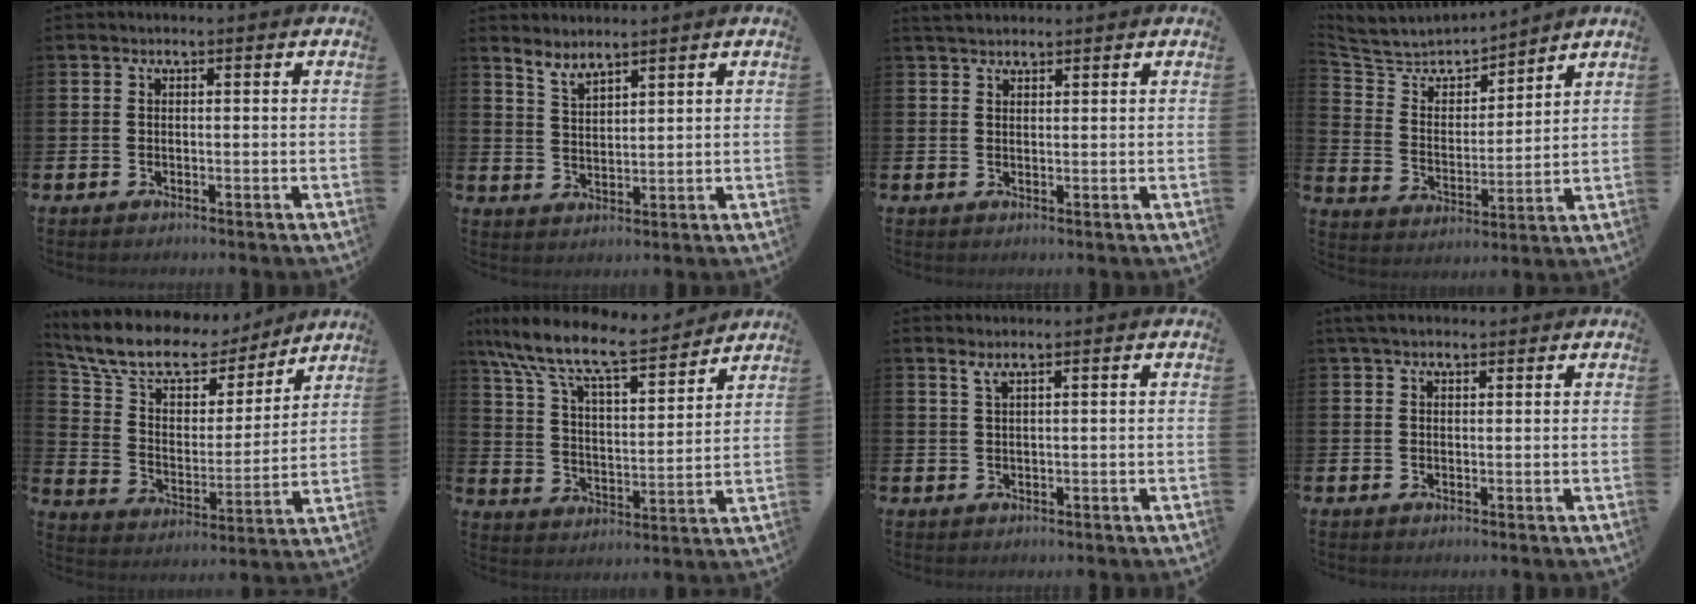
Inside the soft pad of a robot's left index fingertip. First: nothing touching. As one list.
[{"total": 3.3, "force": [3.3, 0.2, 0.4], "torque": [-0.017, -0.017, 0.060]}, {"total": 2.3, "force": [2.1, 0.7, 0.4], "torque": [0.002, -0.005, 0.037]}, {"total": 6.2, "force": [6.0, 1.5, 0.6], "torque": [-0.048, -0.049, 0.102]}, {"total": 12.0, "force": [10.3, 4.9, 3.7], "torque": [-0.111, -0.064, 0.180]}, {"total": 11.0, "force": [9.6, 2.4, 4.9], "torque": [-0.126, -0.061, 0.162]}, {"total": 1.3, "force": [1.0, 0.0, 0.8], "torque": [-0.017, 0.002, 0.017]}, {"total": 2.6, "force": [2.2, 1.0, 1.0], "torque": [-0.011, -0.002, 0.037]}]